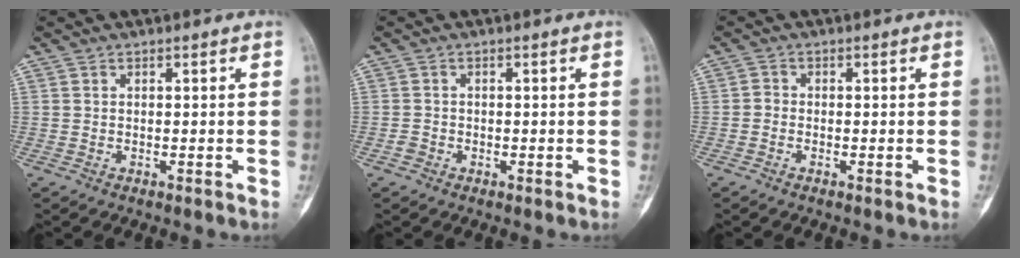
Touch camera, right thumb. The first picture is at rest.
{"total": 1.1, "force": [-0.6, 0.9, 0.1], "torque": [0.005, 0.004, -0.016]}
{"total": 1.0, "force": [-0.4, 0.8, 0.4], "torque": [-0.003, 0.003, -0.015]}